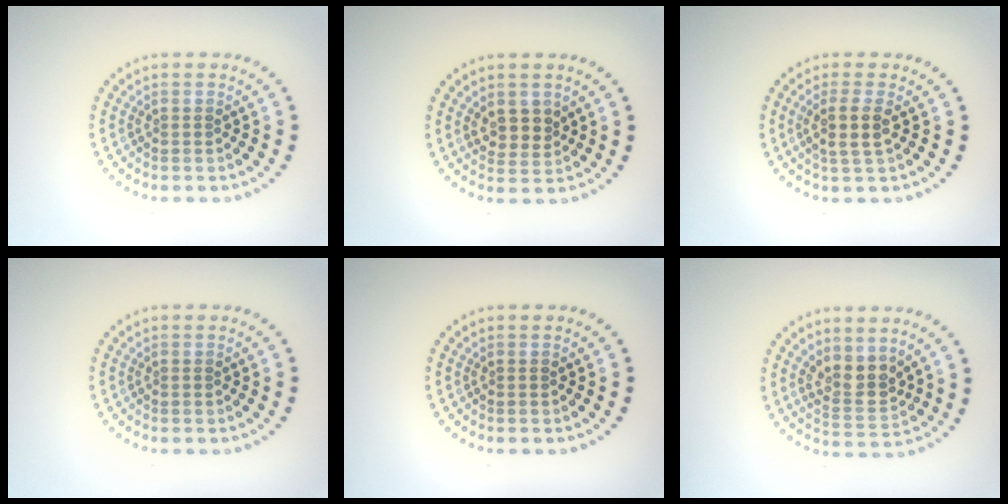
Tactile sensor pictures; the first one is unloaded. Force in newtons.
{"total": 2.4, "press": 2.2, "slide": 1.0}
{"total": 2.5, "press": 2.2, "slide": 1.2}
{"total": 0.0}
{"total": 0.0}
{"total": 3.2, "press": 2.9, "slide": 1.4}